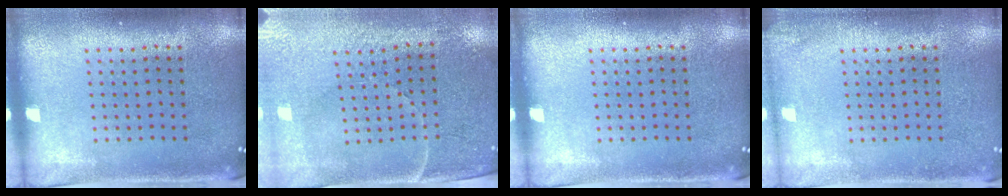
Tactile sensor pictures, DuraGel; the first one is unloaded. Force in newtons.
{"total": 3.4, "press": 3.2, "slide": 1.3}
{"total": 0.0}
{"total": 1.1, "press": 1.1, "slide": 0.1}